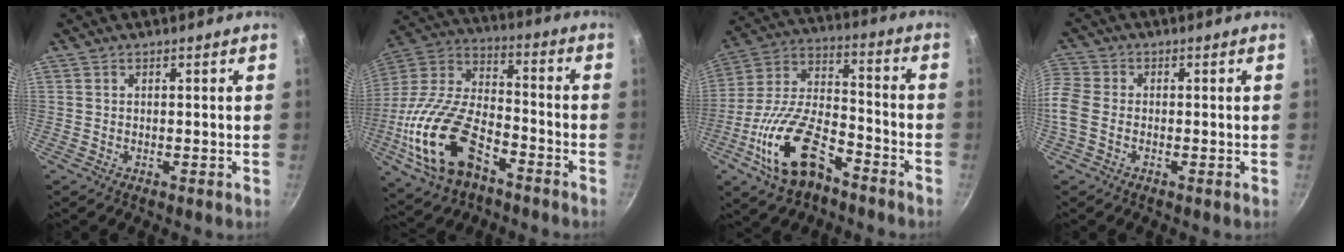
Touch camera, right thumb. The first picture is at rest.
{"total": 22.1, "force": [-9.2, 12.0, 16.1], "torque": [-0.307, 0.046, -0.186]}
{"total": 18.5, "force": [-9.4, 9.1, 13.0], "torque": [-0.232, 0.060, -0.184]}
{"total": 5.6, "force": [-1.8, 4.1, 3.4], "torque": [-0.084, 0.007, -0.054]}